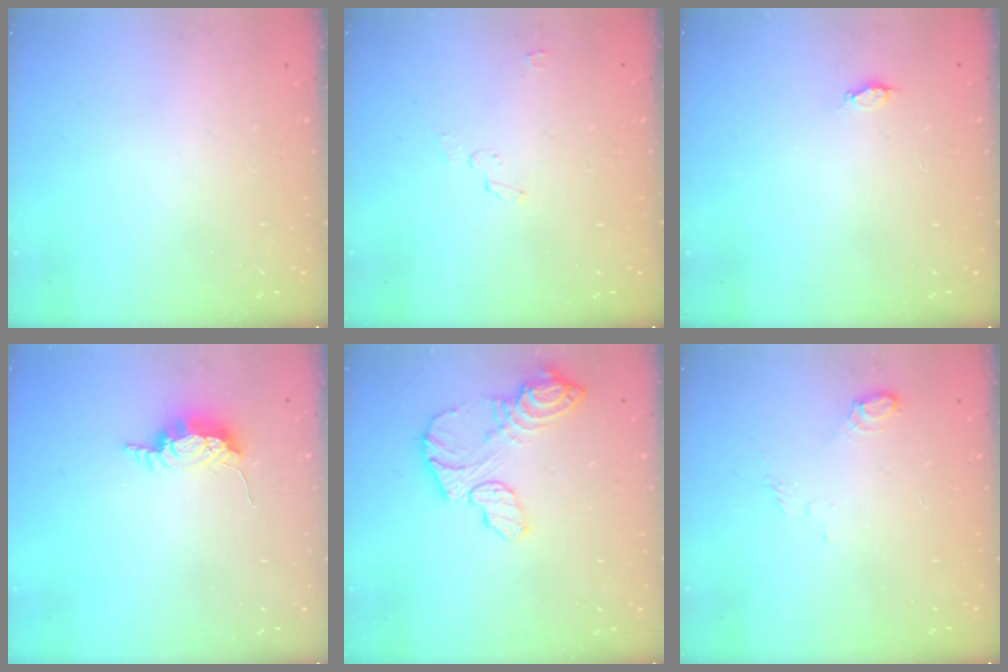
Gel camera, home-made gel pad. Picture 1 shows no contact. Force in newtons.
{"total": 2.5, "press": 2.5, "slide": 0.3}
{"total": 1.8, "press": 1.8, "slide": 0.3}
{"total": 7.0, "press": 6.9, "slide": 0.5}
{"total": 12.9, "press": 12.9, "slide": 1.1}
{"total": 4.8, "press": 4.8, "slide": 0.7}